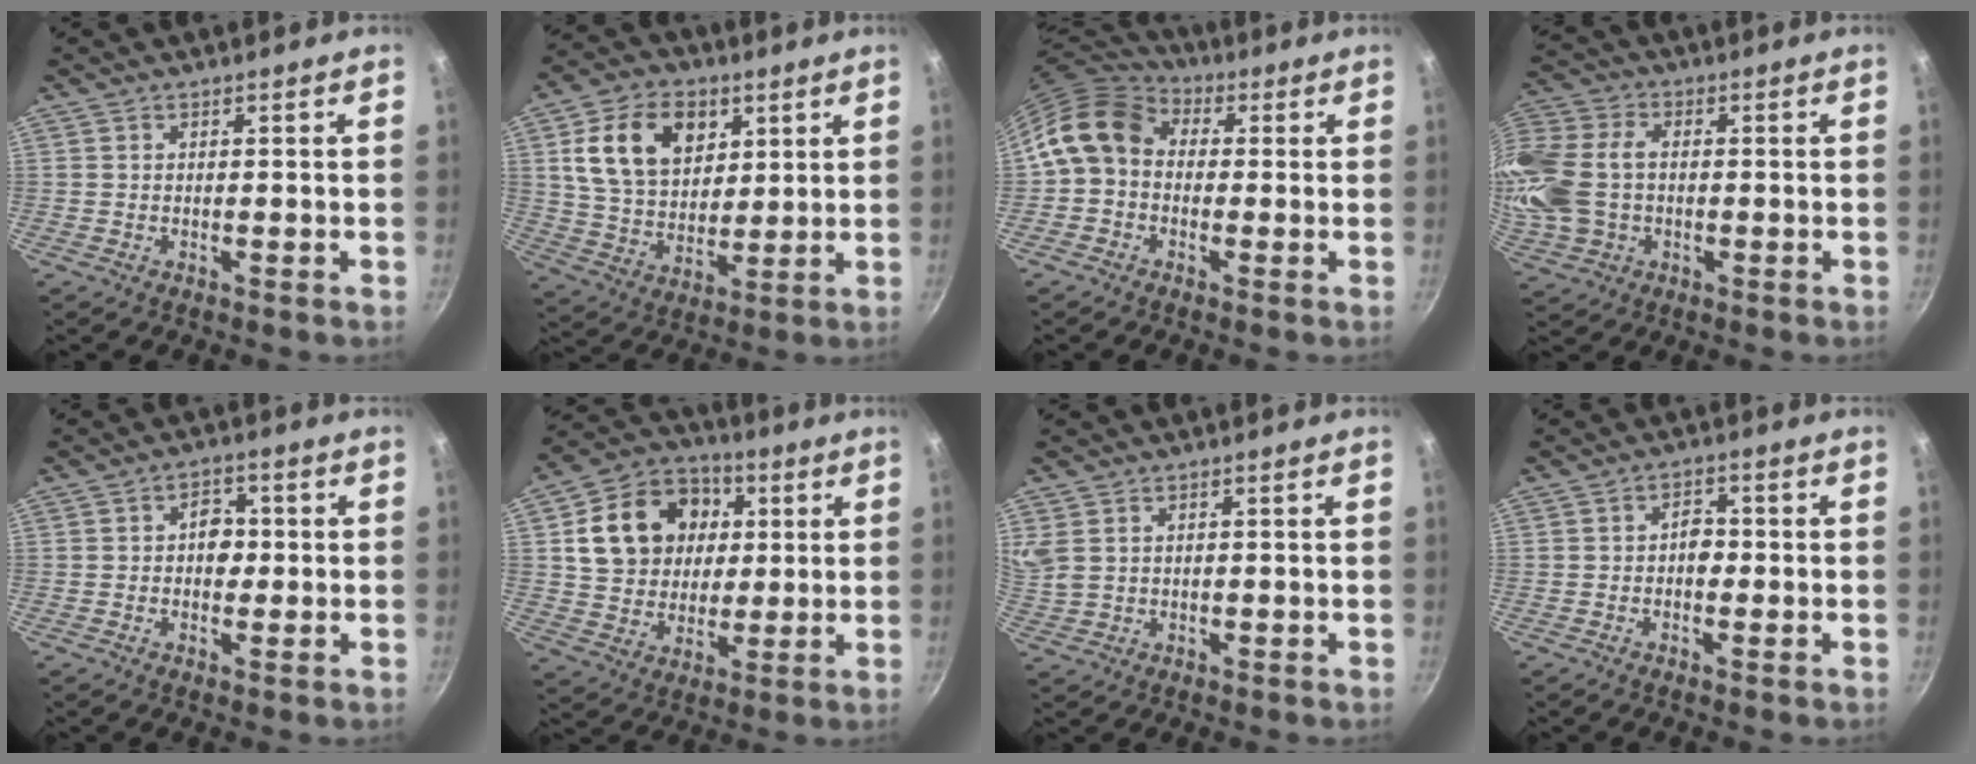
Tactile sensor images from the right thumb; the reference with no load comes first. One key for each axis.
{"total": 16.2, "fx": 5.7, "fy": 11.4, "fz": 10.0, "tx": -0.148, "ty": -0.010, "tz": 0.102}
{"total": 11.3, "fx": 0.5, "fy": 9.1, "fz": 6.7, "tx": -0.103, "ty": 0.030, "tz": -0.013}
{"total": 19.9, "fx": -0.4, "fy": 14.9, "fz": 13.1, "tx": -0.312, "ty": 0.039, "tz": -0.008}
{"total": 4.7, "fx": 0.0, "fy": 3.6, "fz": 3.1, "tx": -0.014, "ty": 0.007, "tz": -0.005}
{"total": 17.5, "fx": 3.9, "fy": 14.4, "fz": 9.1, "tx": -0.136, "ty": 0.015, "tz": 0.067}
{"total": 5.8, "fx": 2.3, "fy": 4.2, "fz": 3.2, "tx": -0.063, "ty": 0.000, "tz": 0.053}
{"total": 3.4, "fx": -0.4, "fy": 2.4, "fz": 2.4, "tx": -0.020, "ty": 0.009, "tz": -0.010}